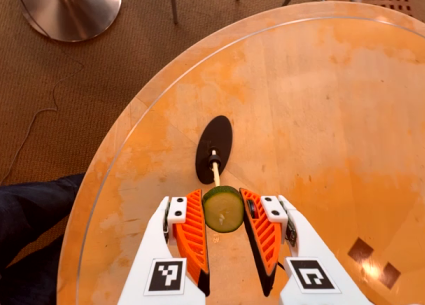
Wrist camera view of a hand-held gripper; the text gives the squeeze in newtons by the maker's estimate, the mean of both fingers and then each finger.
{"total": 8.2, "left": 8.0, "right": 8.5}